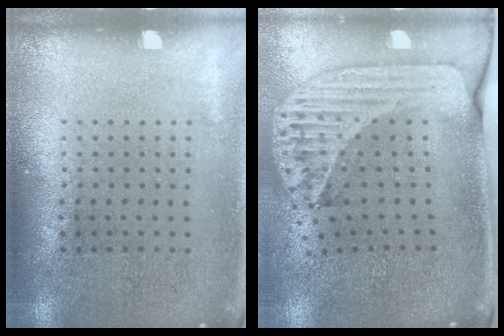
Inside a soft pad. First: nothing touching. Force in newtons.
{"total": 2.6, "press": 1.8, "slide": 1.9}